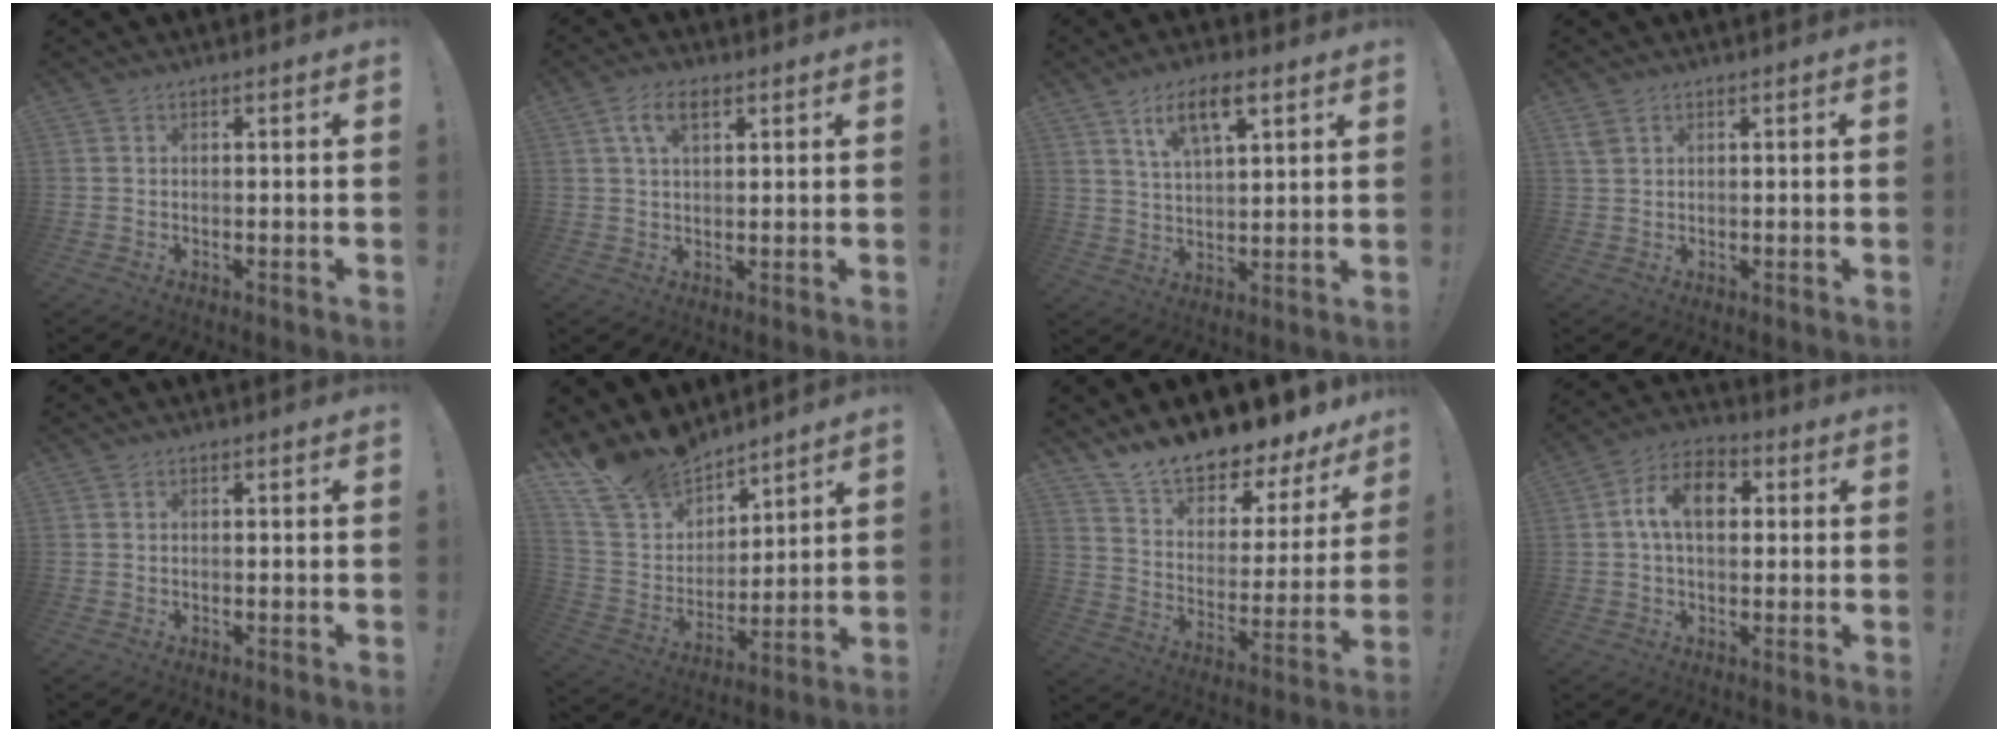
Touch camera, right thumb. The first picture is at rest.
{"total": 6.8, "force": [3.1, 3.6, 4.9], "torque": [-0.088, 0.005, 0.057]}
{"total": 9.8, "force": [5.6, 4.0, 7.0], "torque": [-0.114, -0.014, 0.099]}
{"total": 2.5, "force": [1.6, 1.4, 1.4], "torque": [-0.025, -0.004, 0.030]}
{"total": 0.0}
{"total": 15.7, "force": [13.5, 7.4, 2.7], "torque": [-0.071, -0.109, 0.258]}
{"total": 12.8, "force": [11.9, 2.8, 3.4], "torque": [-0.076, -0.110, 0.206]}
{"total": 11.9, "force": [2.4, 7.8, 8.7], "torque": [-0.139, 0.018, 0.046]}